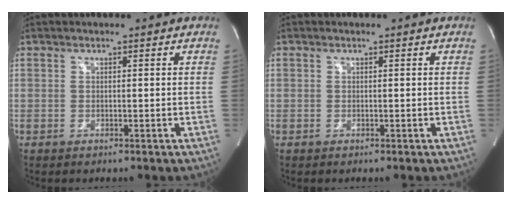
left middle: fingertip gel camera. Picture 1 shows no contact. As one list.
[{"total": 0.0}]